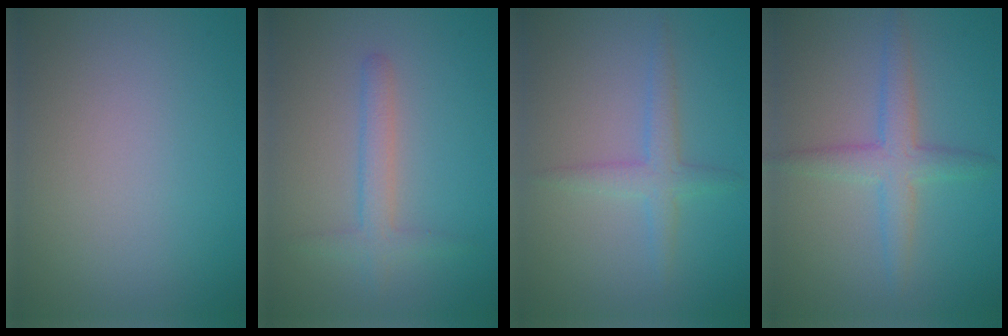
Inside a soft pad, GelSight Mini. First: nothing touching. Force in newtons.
{"total": 2.3, "press": 2.3, "slide": 0.2}
{"total": 2.3, "press": 2.3, "slide": 0.1}
{"total": 3.2, "press": 3.2, "slide": 0.0}